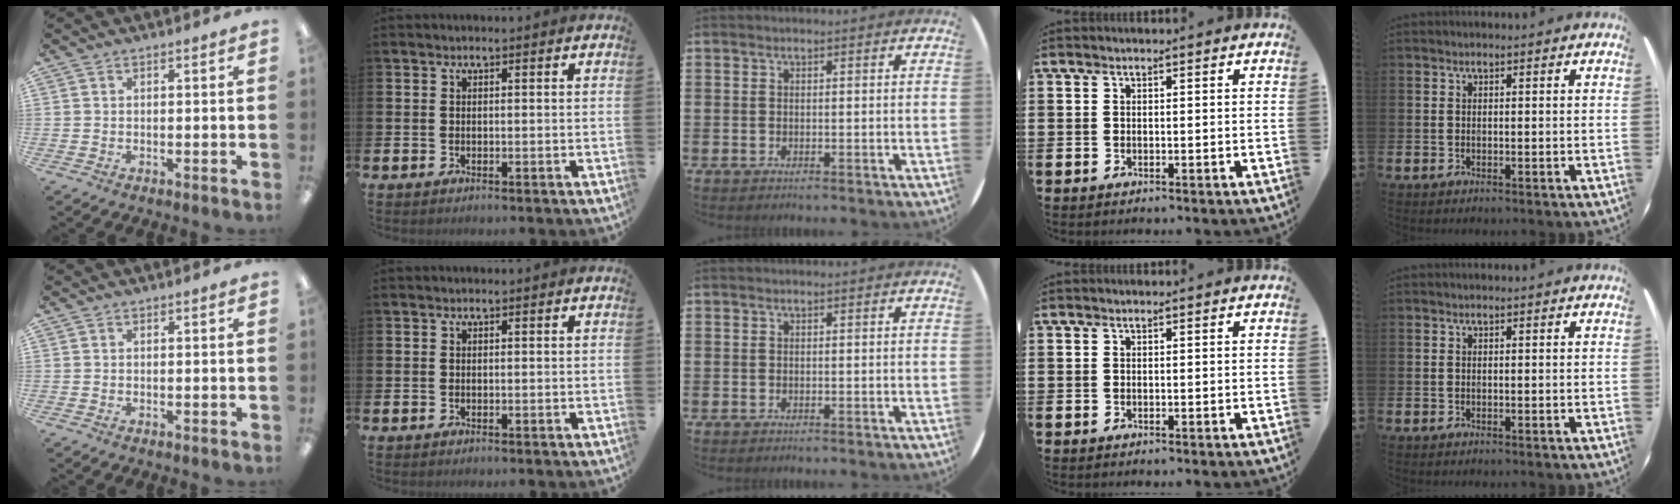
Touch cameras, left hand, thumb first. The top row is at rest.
{}